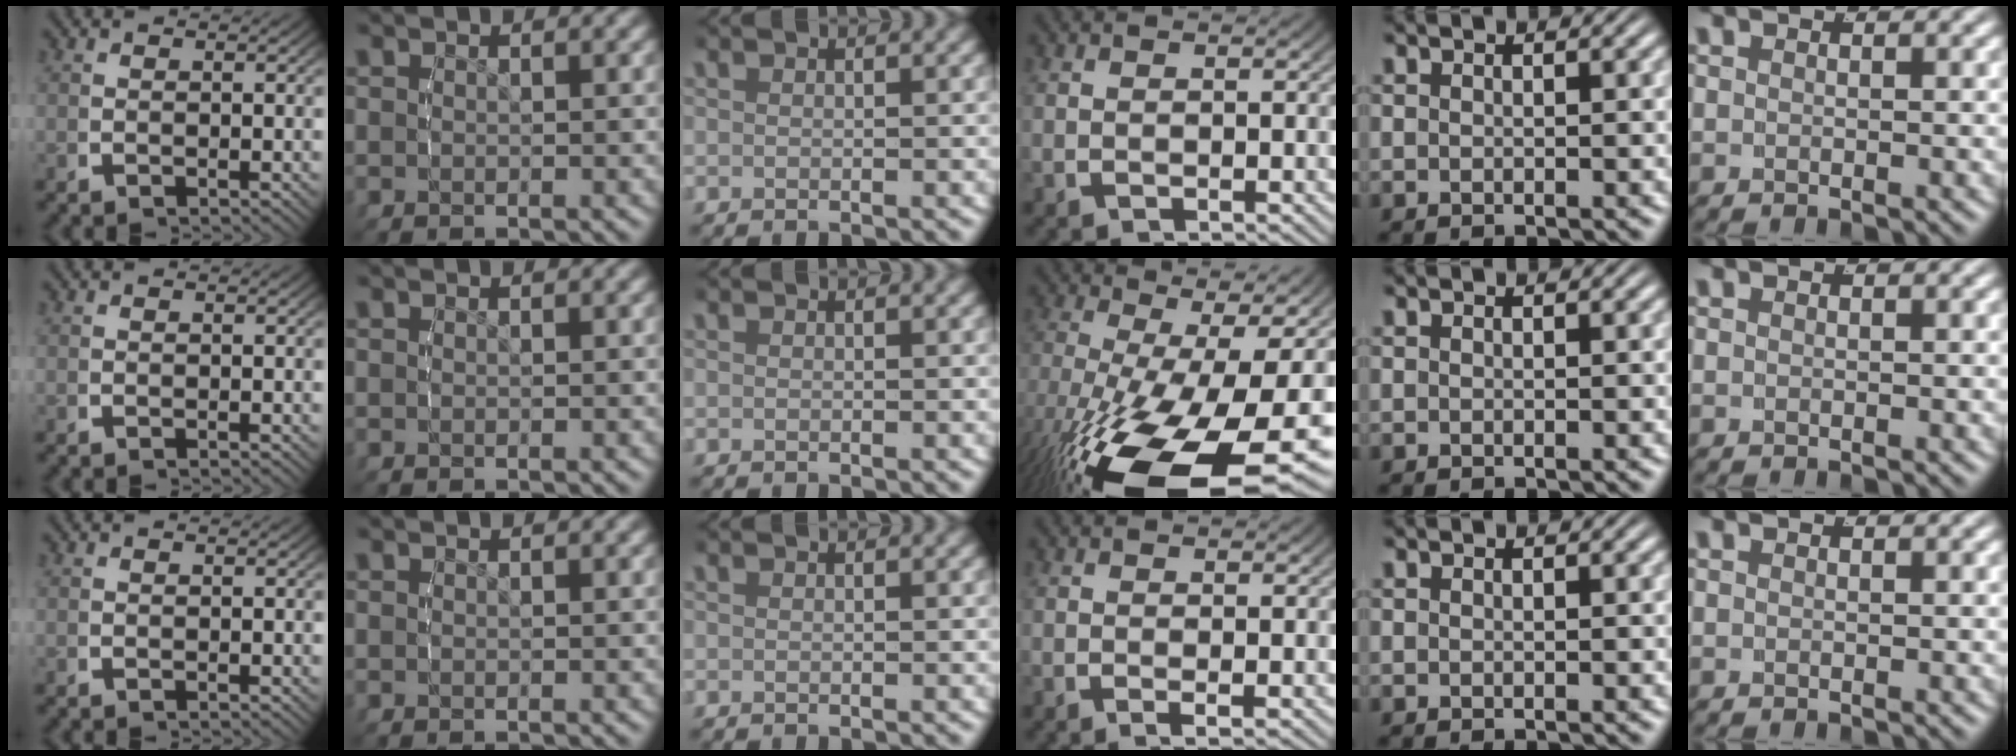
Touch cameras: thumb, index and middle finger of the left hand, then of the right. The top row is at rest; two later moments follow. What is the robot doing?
{"motion": "lift_and_place", "object": "button"}